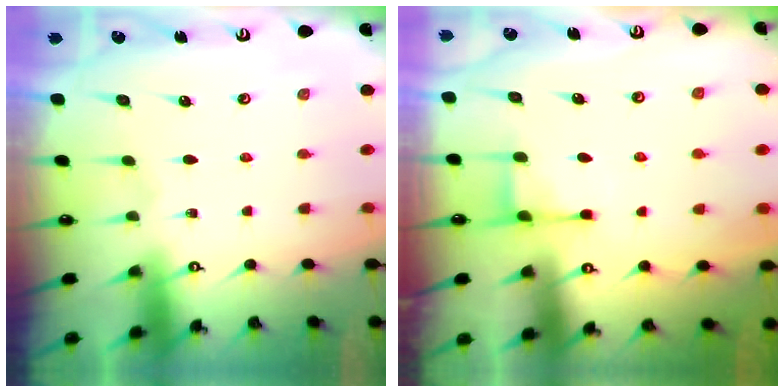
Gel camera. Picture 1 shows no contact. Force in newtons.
{"total": 4.0, "press": 3.9, "slide": 0.6}